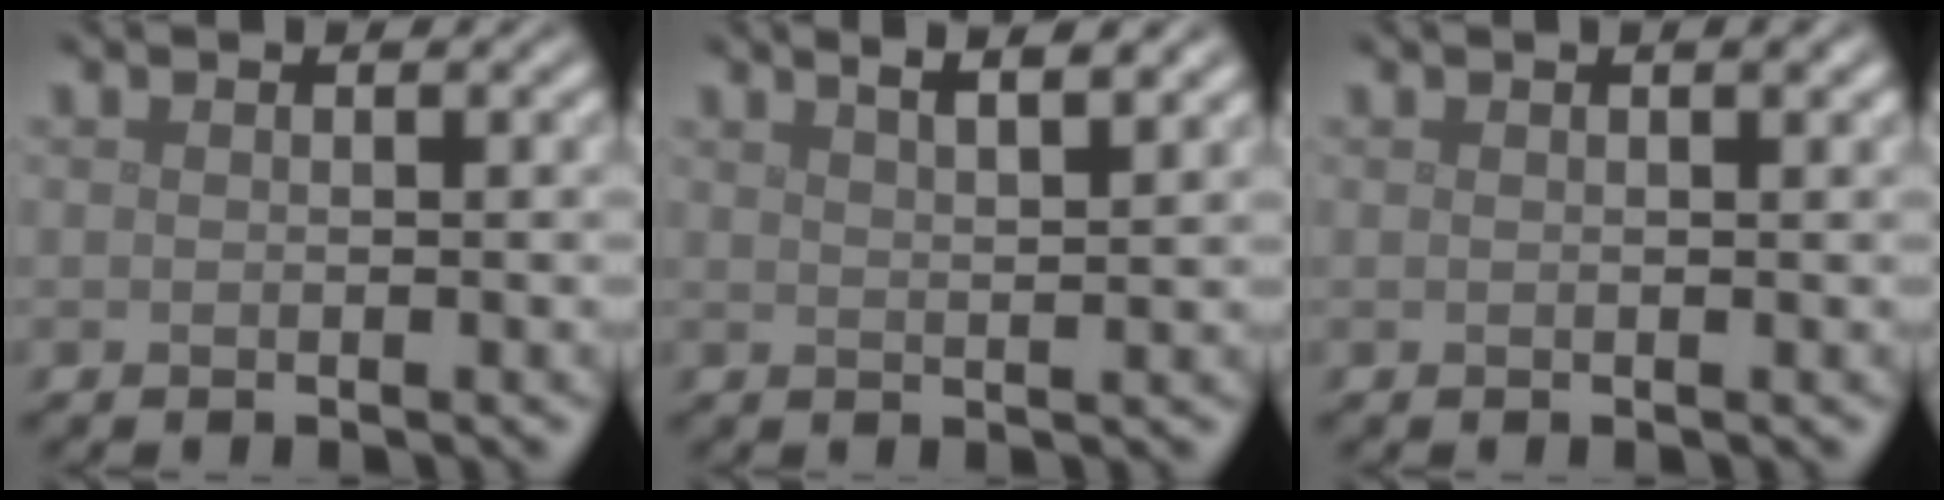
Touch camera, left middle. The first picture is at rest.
{"total": 6.5, "force": [4.3, 2.5, 4.2], "torque": [-0.029, 0.043, 0.030]}
{"total": 1.1, "force": [0.6, 0.3, 0.9], "torque": [-0.010, 0.004, 0.007]}